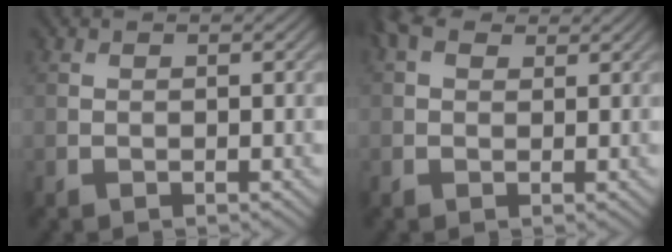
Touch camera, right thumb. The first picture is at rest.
{"total": 3.1, "force": [1.7, 1.9, 1.8], "torque": [-0.038, 0.010, 0.026]}